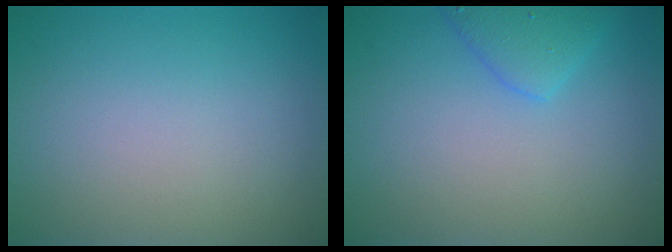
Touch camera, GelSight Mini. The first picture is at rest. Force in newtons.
{"total": 2.5, "press": 2.5, "slide": 0.2}